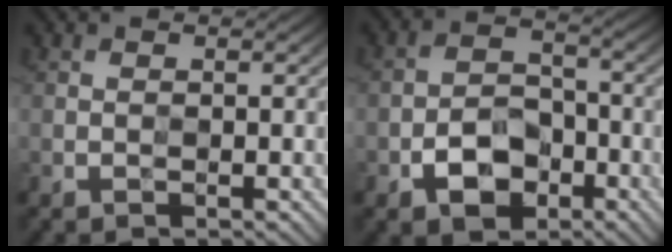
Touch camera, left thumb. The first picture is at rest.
{"total": 4.6, "force": [-2.8, 3.2, 1.8], "torque": [-0.023, 0.003, -0.057]}